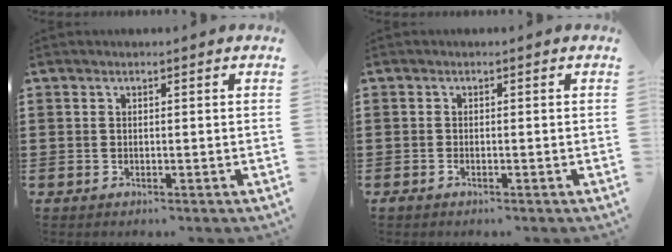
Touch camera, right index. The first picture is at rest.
{"total": 0.7, "force": [-0.6, 0.1, 0.4], "torque": [-0.009, -0.005, -0.010]}